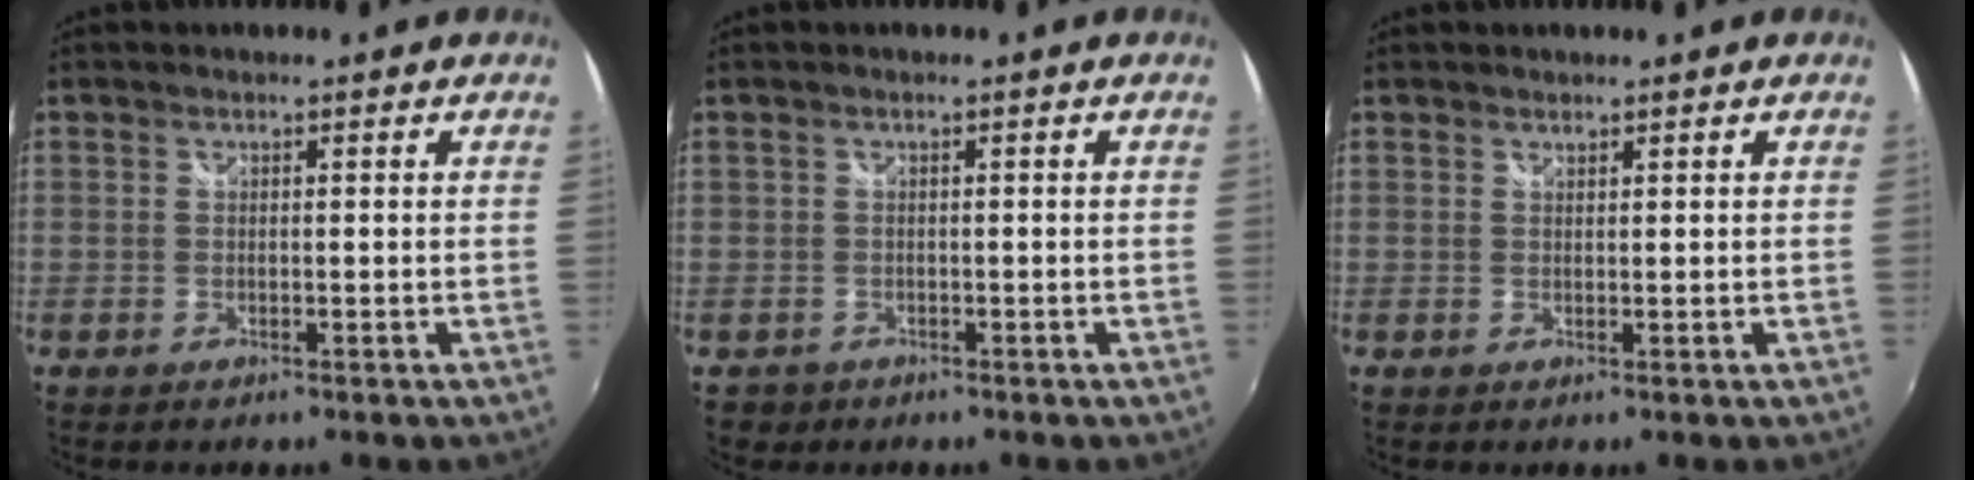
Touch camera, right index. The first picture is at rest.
{"total": 2.1, "force": [-0.9, 1.9, 0.3], "torque": [-0.011, -0.002, -0.010]}
{"total": 0.6, "force": [0.5, 0.2, 0.0], "torque": [0.001, 0.000, 0.010]}